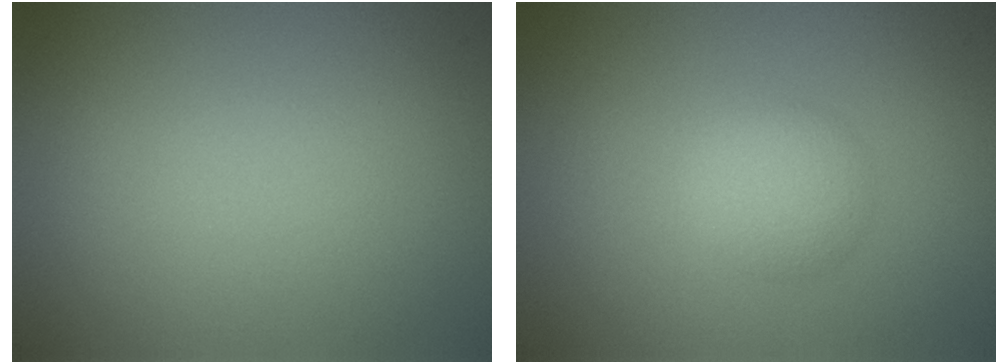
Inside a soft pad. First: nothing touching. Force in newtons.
{"total": 2.4, "press": 2.4, "slide": 0.1}